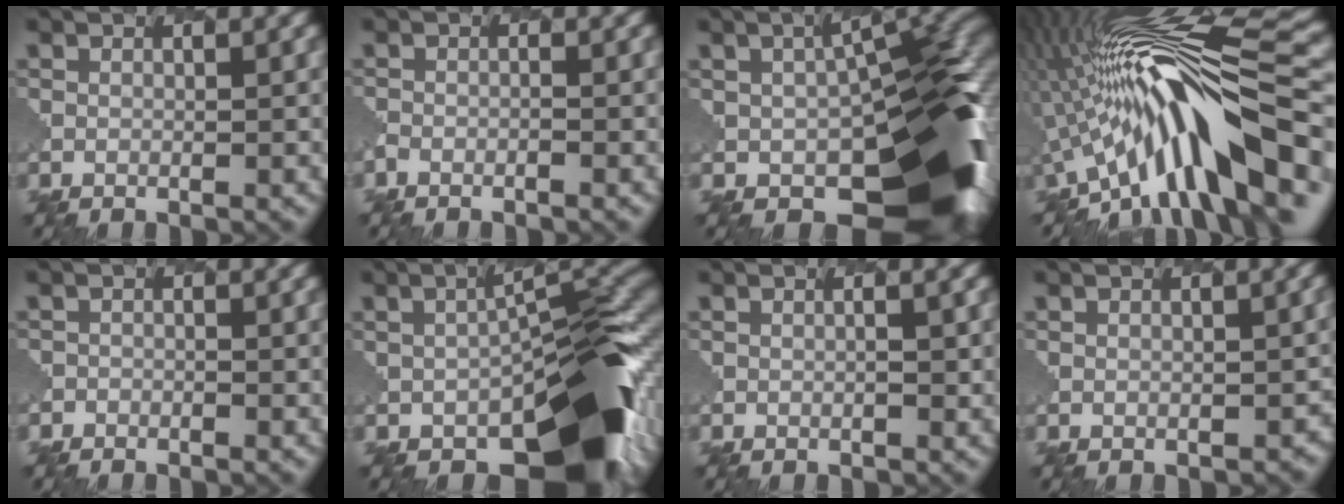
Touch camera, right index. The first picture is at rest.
{"total": 2.2, "force": [-2.2, 0.1, -0.4], "torque": [-0.005, -0.001, -0.038]}
{"total": 13.5, "force": [-2.9, 7.7, 10.7], "torque": [-0.154, -0.021, -0.041]}
{"total": 10.5, "force": [-4.2, 3.2, 9.1], "torque": [-0.163, 0.033, -0.090]}
{"total": 2.7, "force": [-2.3, 0.7, -1.1], "torque": [0.008, -0.004, -0.034]}
{"total": 10.8, "force": [-4.6, 5.1, 8.3], "torque": [-0.117, -0.018, -0.085]}
{"total": 0.0}
{"total": 2.0, "force": [-0.7, 1.2, 1.5], "torque": [-0.028, -0.013, -0.001]}